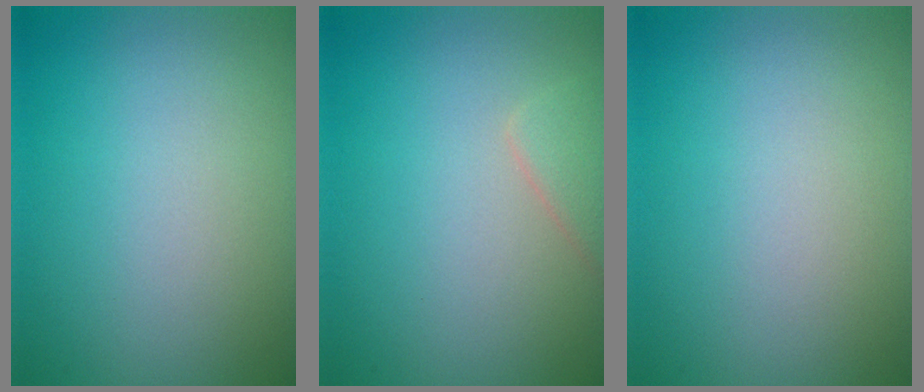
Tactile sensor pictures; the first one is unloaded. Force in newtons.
{"total": 1.8, "press": 1.8, "slide": 0.1}
{"total": 0.0}